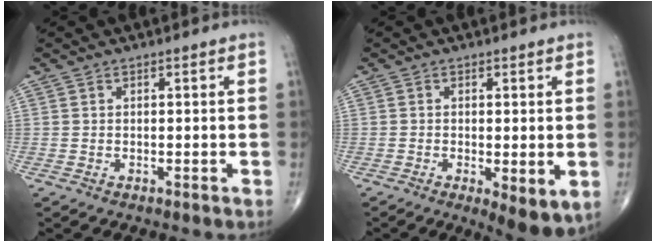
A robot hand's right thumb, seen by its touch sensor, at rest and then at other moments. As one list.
[{"total": 6.4, "force": [-1.5, 1.9, 6.0], "torque": [-0.085, -0.021, -0.020]}]